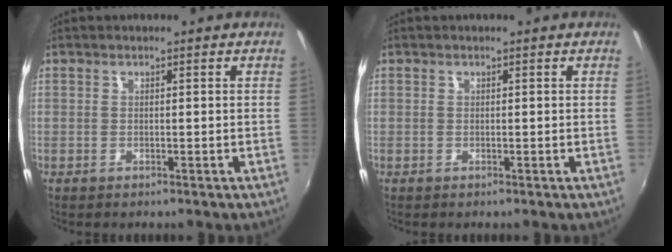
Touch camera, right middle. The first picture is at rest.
{"total": 0.0}